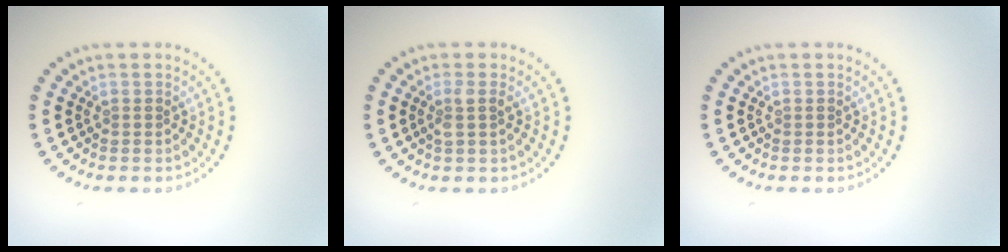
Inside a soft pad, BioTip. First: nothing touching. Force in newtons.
{"total": 1.5, "press": 1.2, "slide": 0.9}
{"total": 0.0}